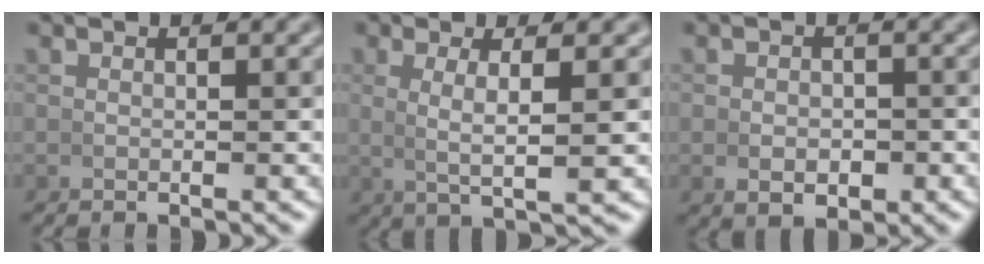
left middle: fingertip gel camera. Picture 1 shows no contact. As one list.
[{"total": 3.9, "force": [1.0, 0.2, 3.8], "torque": [-0.064, -0.001, 0.023]}, {"total": 2.2, "force": [-0.6, 1.5, 1.6], "torque": [-0.025, -0.009, -0.002]}]